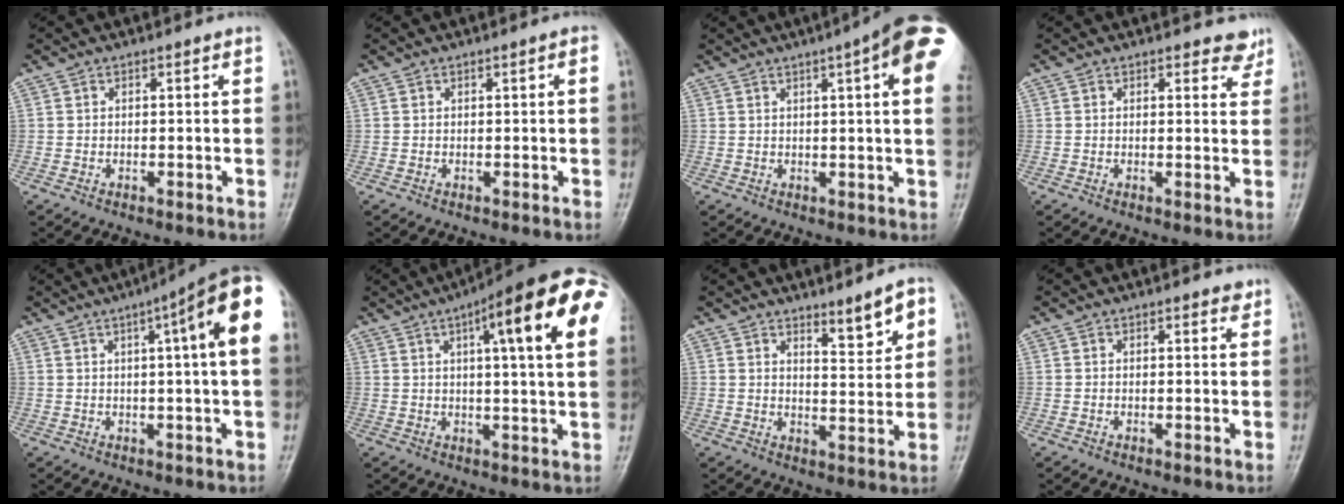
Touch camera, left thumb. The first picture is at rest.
{"total": 1.0, "force": [0.2, 0.1, 1.0], "torque": [-0.019, 0.002, 0.003]}
{"total": 14.7, "force": [5.7, 2.4, 13.4], "torque": [-0.167, 0.002, 0.062]}
{"total": 3.3, "force": [2.7, 1.6, 1.0], "torque": [0.015, -0.017, 0.024]}
{"total": 13.6, "force": [4.2, 1.2, 12.9], "torque": [-0.171, 0.013, 0.046]}
{"total": 20.2, "force": [7.2, 3.9, 18.4], "torque": [-0.243, 0.008, 0.087]}
{"total": 6.5, "force": [4.1, 1.7, 4.8], "torque": [-0.057, -0.035, 0.062]}
{"total": 1.5, "force": [1.1, 0.7, 0.7], "torque": [-0.002, -0.005, 0.011]}